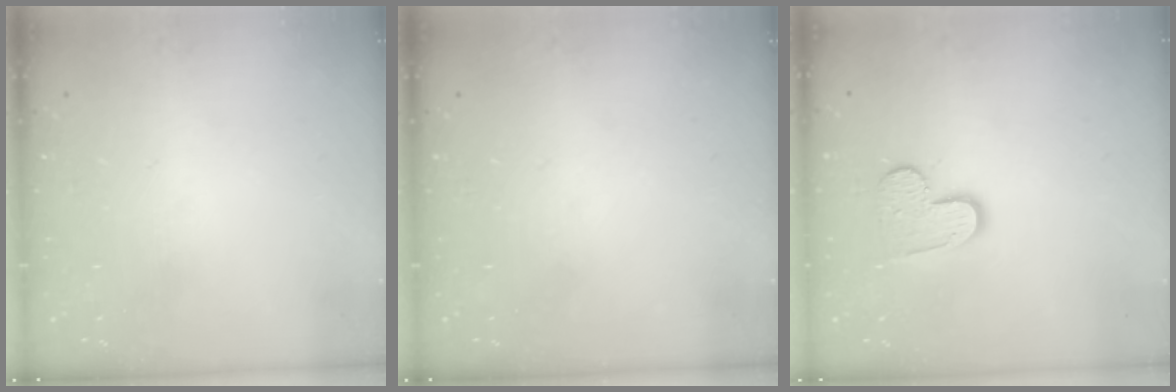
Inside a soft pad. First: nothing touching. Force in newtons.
{"total": 0.0}
{"total": 9.2, "press": 9.2, "slide": 0.6}